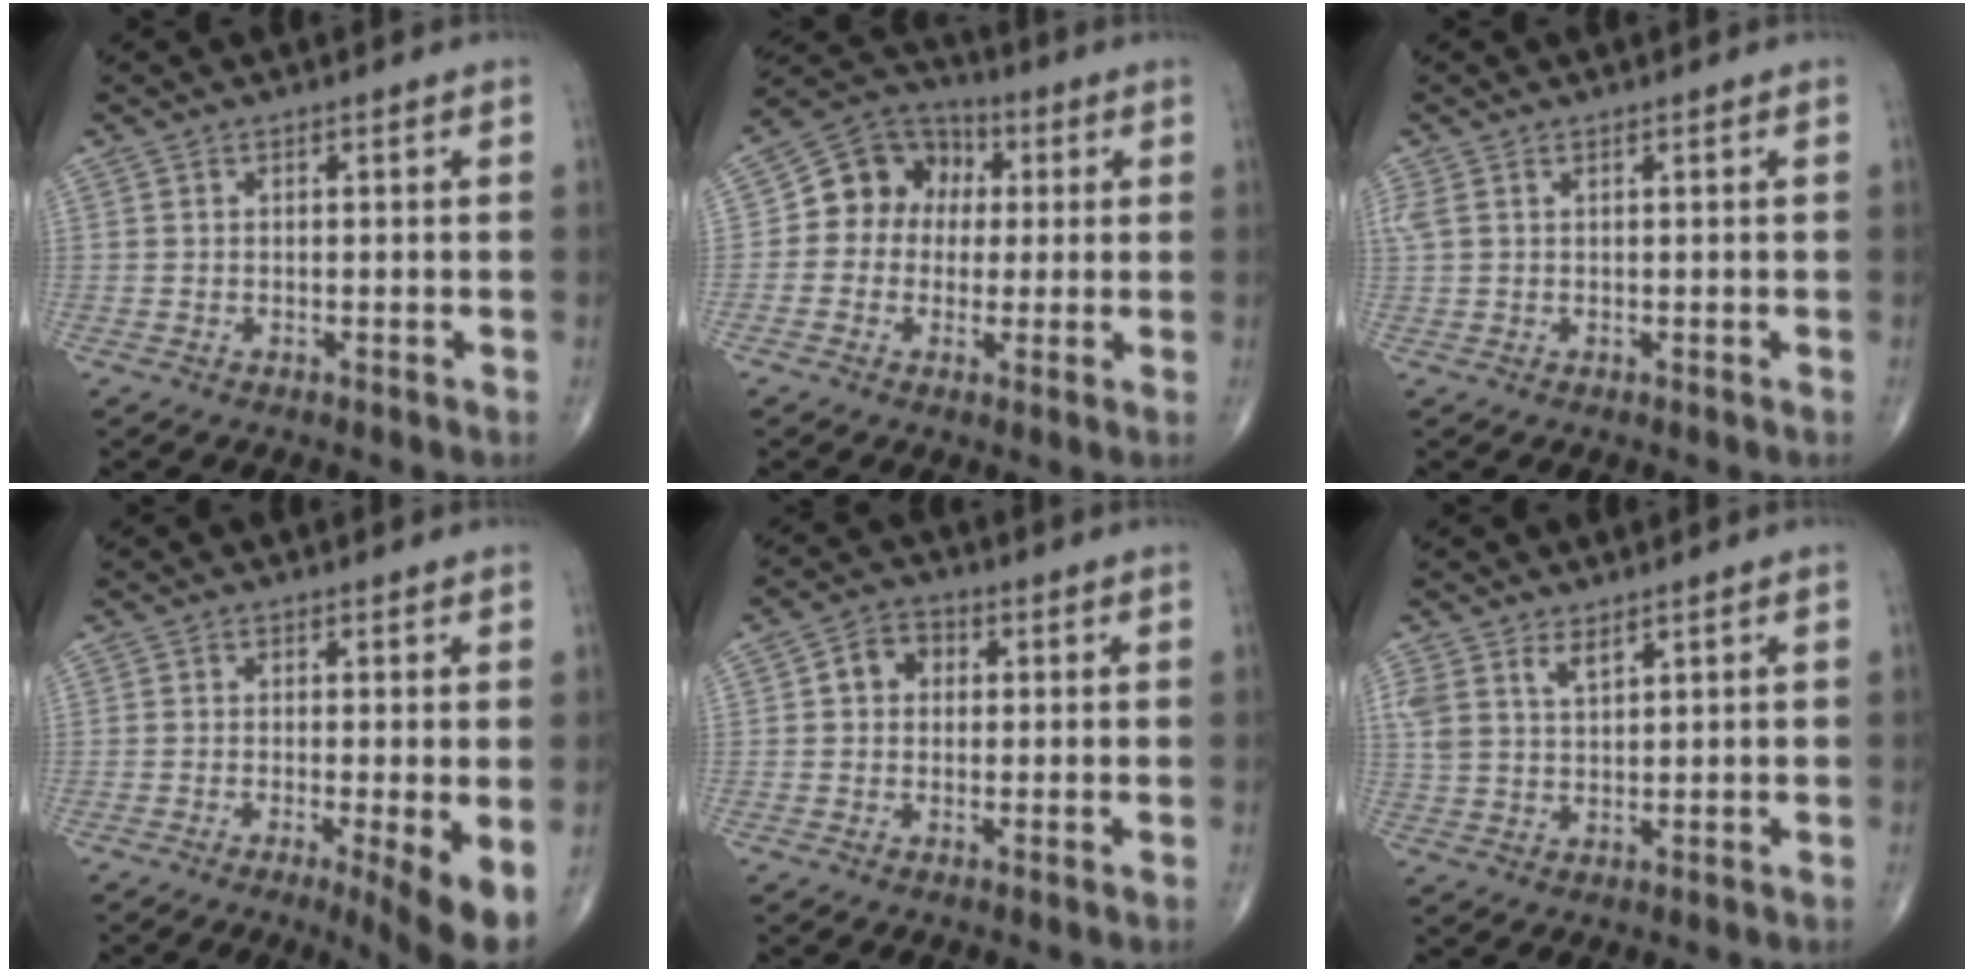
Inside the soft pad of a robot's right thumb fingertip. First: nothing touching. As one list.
[{"total": 11.1, "force": [1.2, 9.6, 5.5], "torque": [-0.055, 0.025, 0.005]}, {"total": 1.8, "force": [0.9, 0.9, 1.3], "torque": [-0.049, 0.017, 0.029]}, {"total": 6.8, "force": [-2.0, 1.0, 6.4], "torque": [-0.102, -0.020, -0.036]}, {"total": 4.8, "force": [0.7, 4.0, 2.6], "torque": [-0.024, 0.014, 0.003]}, {"total": 4.7, "force": [3.0, 2.2, 2.9], "torque": [-0.053, -0.014, 0.065]}]